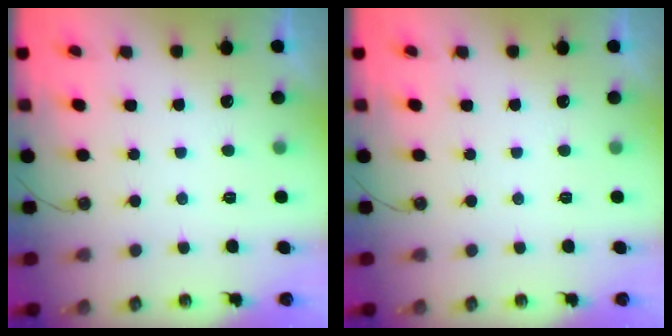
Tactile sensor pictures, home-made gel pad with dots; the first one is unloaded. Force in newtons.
{"total": 0.0}